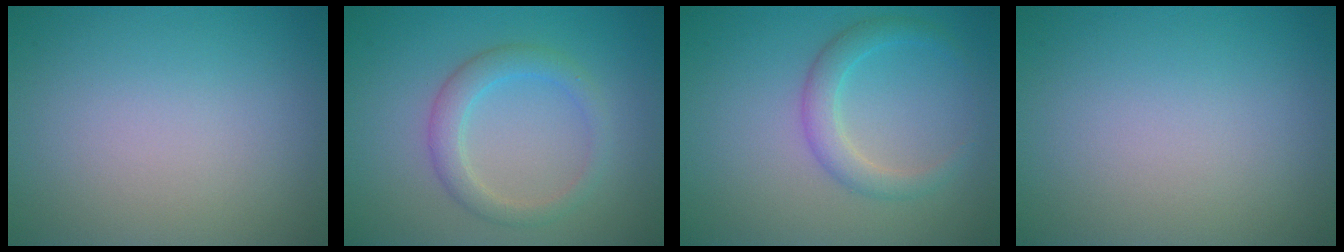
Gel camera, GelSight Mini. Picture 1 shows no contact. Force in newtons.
{"total": 2.8, "press": 2.8, "slide": 0.1}
{"total": 2.6, "press": 2.6, "slide": 0.0}
{"total": 0.0}